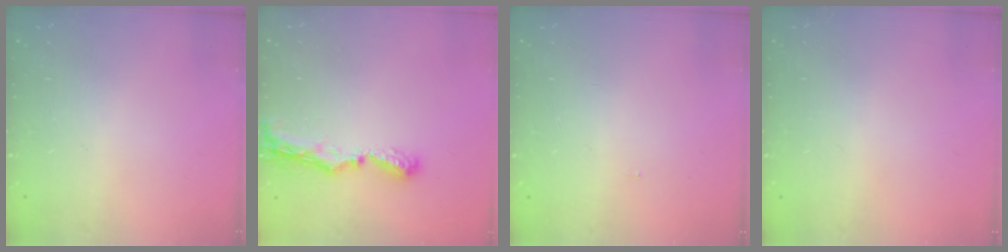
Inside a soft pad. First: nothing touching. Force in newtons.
{"total": 8.6, "press": 8.5, "slide": 0.8}
{"total": 6.0, "press": 0.9, "slide": 5.9}
{"total": 1.1, "press": 0.8, "slide": 0.7}